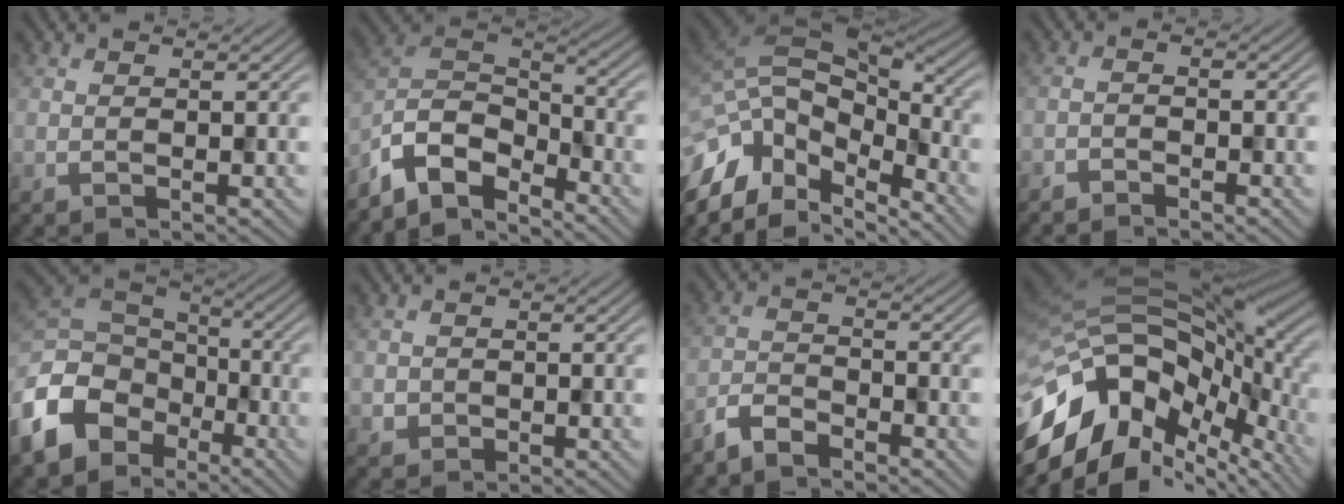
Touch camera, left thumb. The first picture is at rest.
{"total": 9.3, "force": [-6.9, 3.9, 4.8], "torque": [-0.100, -0.001, -0.154]}
{"total": 14.7, "force": [-6.6, 8.4, 10.0], "torque": [-0.256, -0.021, -0.102]}
{"total": 1.8, "force": [-1.8, 0.3, 0.3], "torque": [-0.005, 0.001, -0.039]}
{"total": 14.4, "force": [-7.3, 9.9, 7.5], "torque": [-0.209, -0.034, -0.148]}
{"total": 1.4, "force": [-0.2, 1.4, 0.2], "torque": [-0.002, -0.007, -0.007]}
{"total": 3.9, "force": [-3.4, 1.1, 1.6], "torque": [-0.036, -0.002, -0.083]}
{"total": 18.3, "force": [-6.3, 11.0, 13.2], "torque": [-0.297, -0.023, -0.104]}